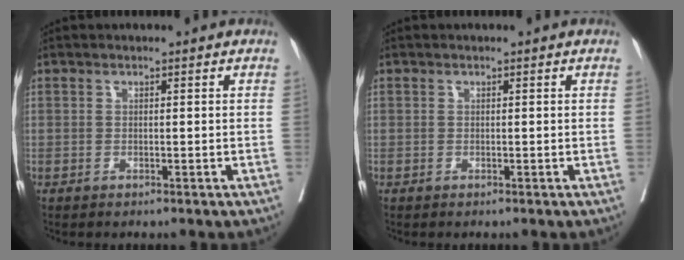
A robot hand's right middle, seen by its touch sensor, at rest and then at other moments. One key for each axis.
{"total": 0.0}